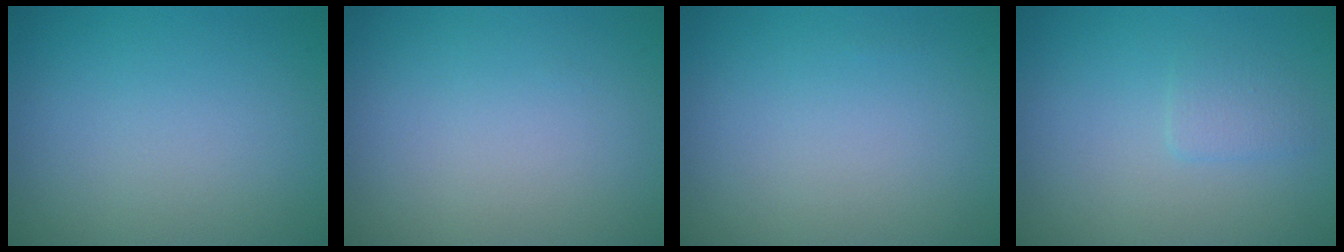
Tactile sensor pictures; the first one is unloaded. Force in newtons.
{"total": 0.0}
{"total": 0.0}
{"total": 1.2, "press": 1.2, "slide": 0.1}